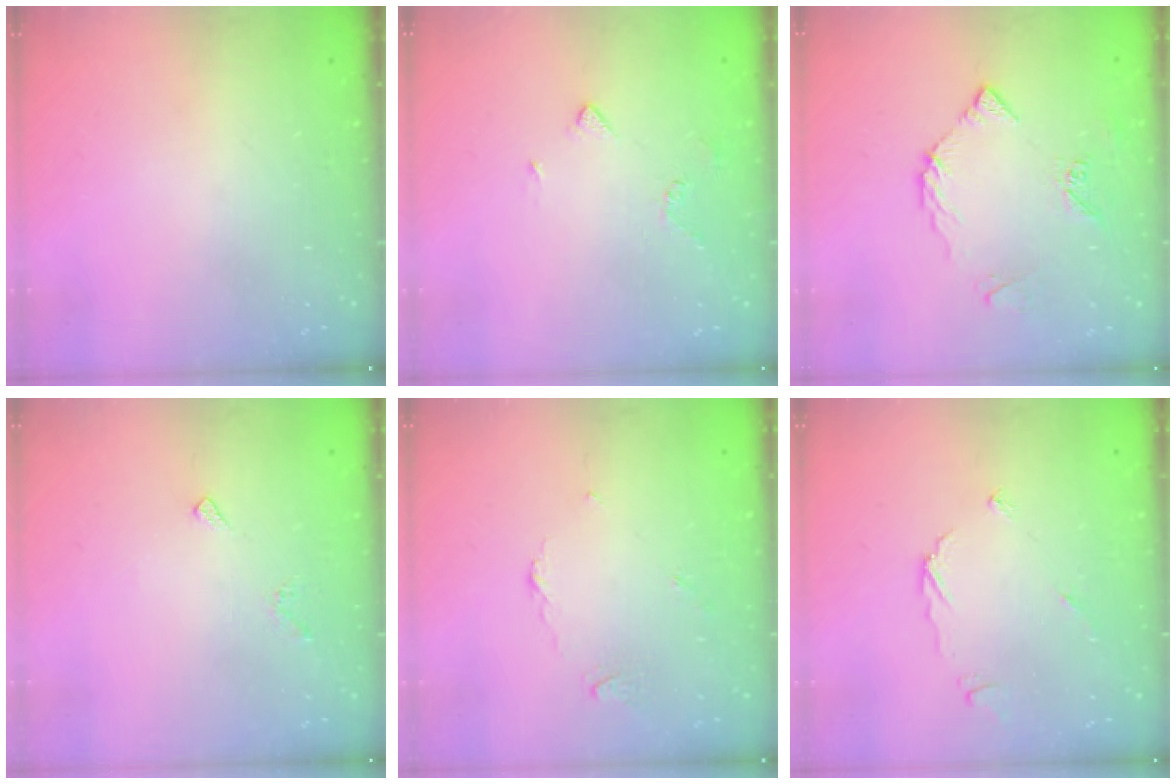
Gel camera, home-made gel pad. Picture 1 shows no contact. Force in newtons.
{"total": 3.3, "press": 3.2, "slide": 0.7}
{"total": 6.9, "press": 6.8, "slide": 0.7}
{"total": 5.6, "press": 5.6, "slide": 0.8}
{"total": 2.9, "press": 2.9, "slide": 0.3}
{"total": 3.3, "press": 3.3, "slide": 0.3}